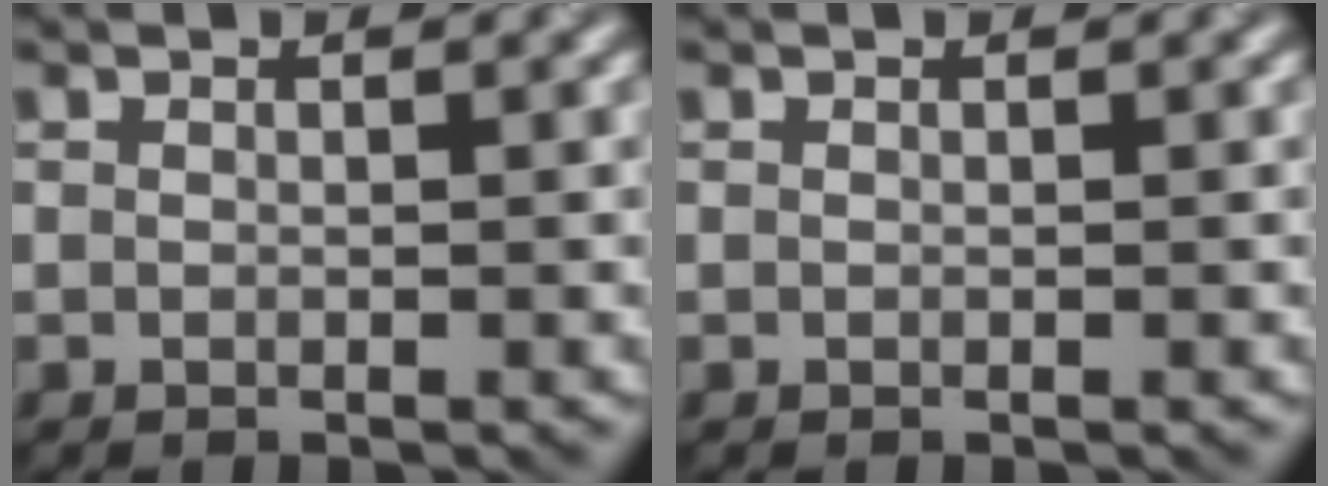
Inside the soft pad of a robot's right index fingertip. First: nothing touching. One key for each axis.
{"total": 0.0}